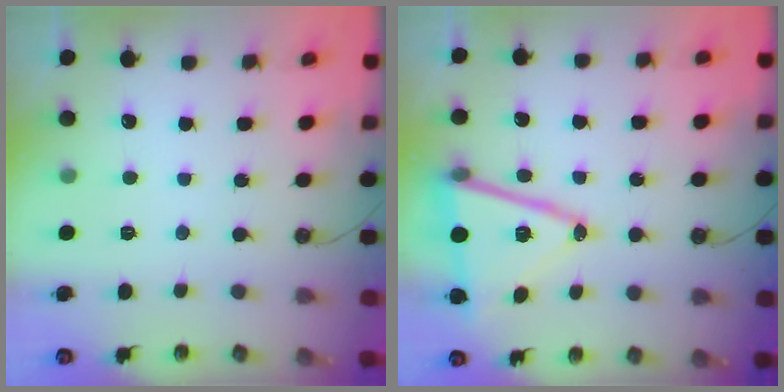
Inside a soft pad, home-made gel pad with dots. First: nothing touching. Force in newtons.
{"total": 15.9, "press": 15.5, "slide": 3.7}